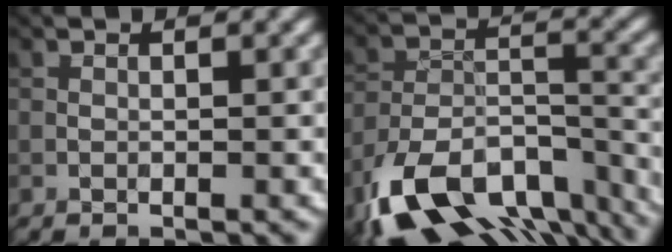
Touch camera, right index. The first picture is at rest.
{"total": 13.1, "force": [-9.2, 6.0, 7.1], "torque": [-0.151, -0.008, -0.151]}